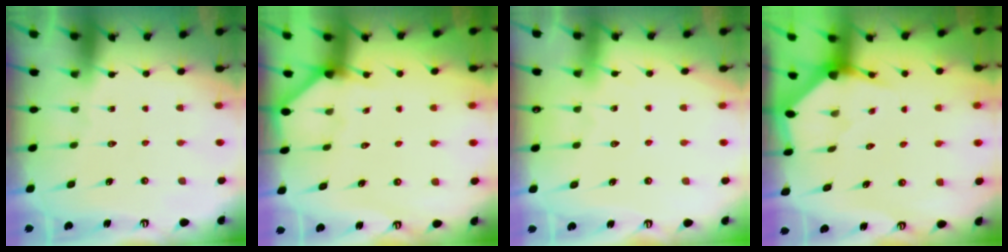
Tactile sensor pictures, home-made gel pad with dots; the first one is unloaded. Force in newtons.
{"total": 1.8, "press": 1.8, "slide": 0.1}
{"total": 3.0, "press": 2.9, "slide": 0.4}
{"total": 2.8, "press": 2.8, "slide": 0.3}